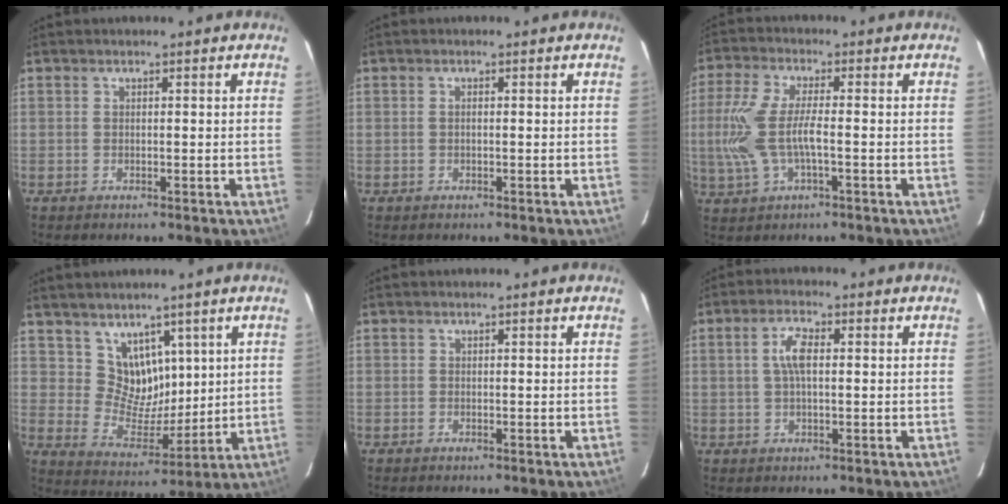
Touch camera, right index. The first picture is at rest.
{"total": 0.5, "force": [0.1, 0.2, 0.5], "torque": [-0.010, 0.004, 0.002]}
{"total": 10.2, "force": [-1.5, 3.2, 9.6], "torque": [-0.211, -0.003, -0.028]}
{"total": 8.5, "force": [4.8, 6.4, 2.8], "torque": [-0.041, 0.002, 0.103]}
{"total": 0.0}
{"total": 4.4, "force": [0.6, 1.7, 4.0], "torque": [-0.081, 0.010, 0.012]}